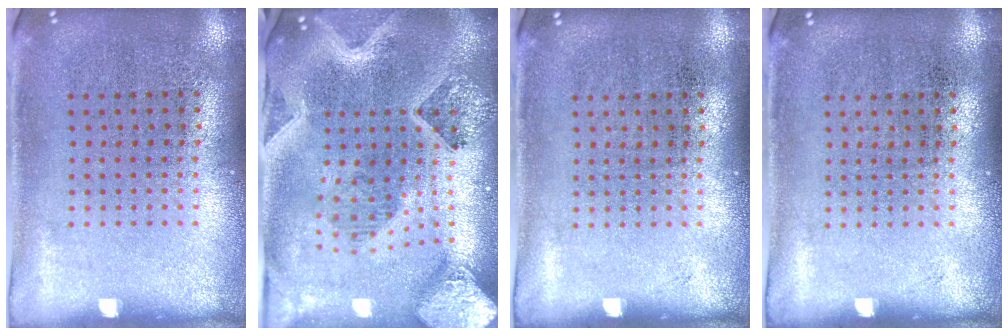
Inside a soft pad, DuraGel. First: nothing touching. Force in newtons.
{"total": 4.1, "press": 3.2, "slide": 2.6}
{"total": 0.0}
{"total": 0.0}